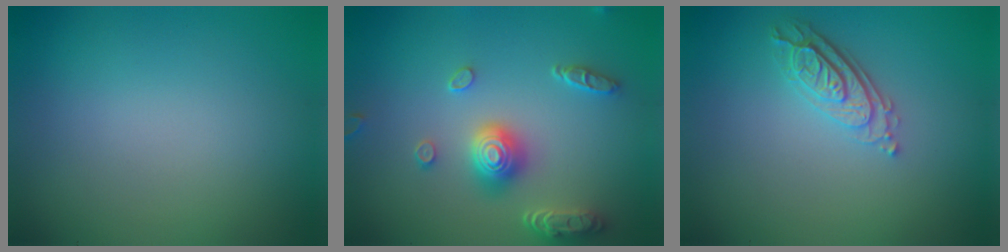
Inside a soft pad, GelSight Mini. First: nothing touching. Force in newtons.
{"total": 4.3, "press": 3.7, "slide": 2.2}
{"total": 3.1, "press": 2.5, "slide": 1.8}